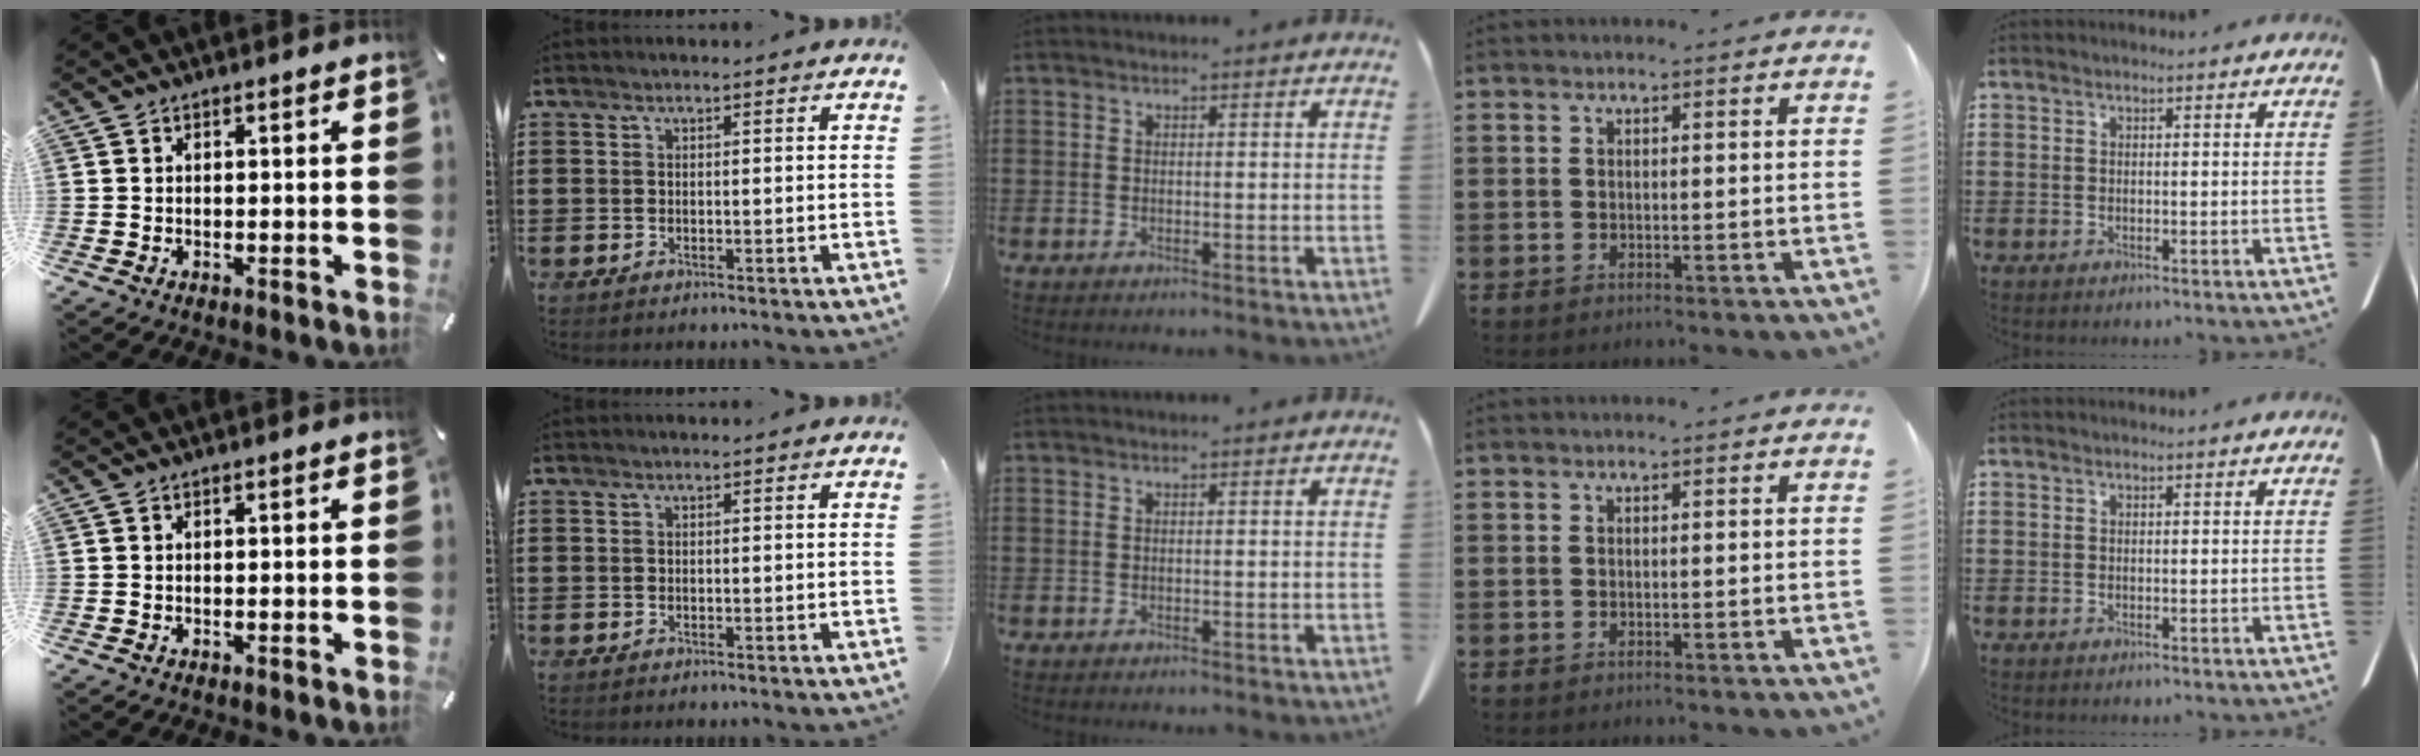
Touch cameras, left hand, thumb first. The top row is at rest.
{}